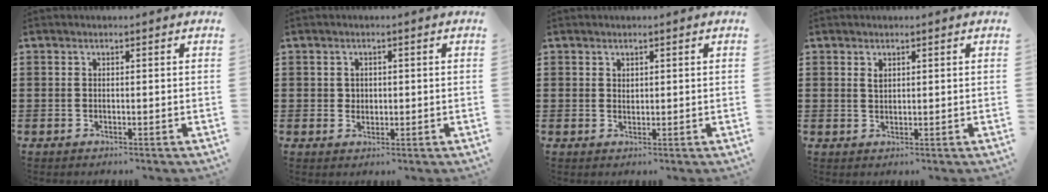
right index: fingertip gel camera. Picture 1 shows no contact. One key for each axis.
{"total": 1.3, "fx": 0.5, "fy": 1.2, "fz": 0.2, "tx": -0.010, "ty": 0.008, "tz": 0.008}
{"total": 1.1, "fx": 0.8, "fy": 0.7, "fz": 0.2, "tx": -0.005, "ty": 0.003, "tz": 0.016}
{"total": 1.0, "fx": 0.6, "fy": 0.6, "fz": 0.6, "tx": -0.014, "ty": 0.003, "tz": 0.011}